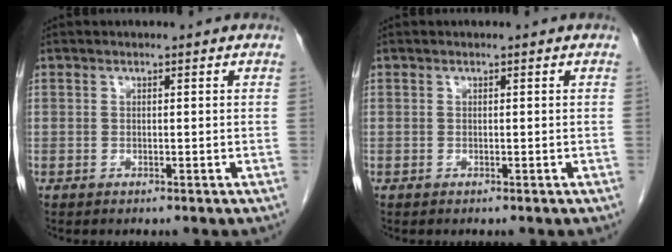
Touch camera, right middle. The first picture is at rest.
{"total": 0.0}